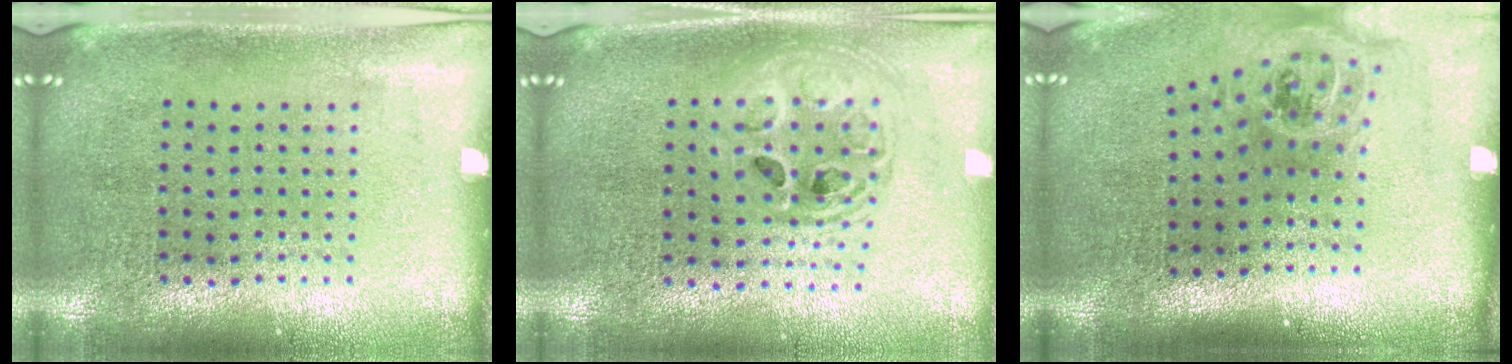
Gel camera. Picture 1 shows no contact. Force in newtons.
{"total": 1.7, "press": 1.5, "slide": 0.9}
{"total": 1.3, "press": 1.0, "slide": 0.8}